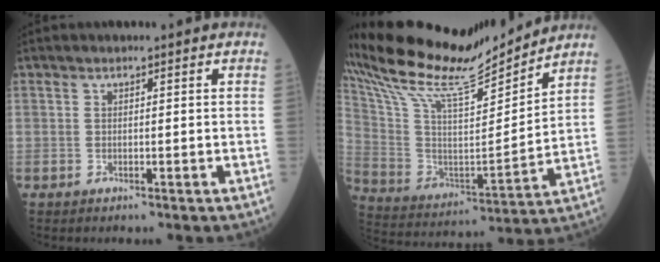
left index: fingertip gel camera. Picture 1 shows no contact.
{"total": 20.2, "force": [18.6, 1.7, 7.6], "torque": [-0.171, -0.015, 0.325]}